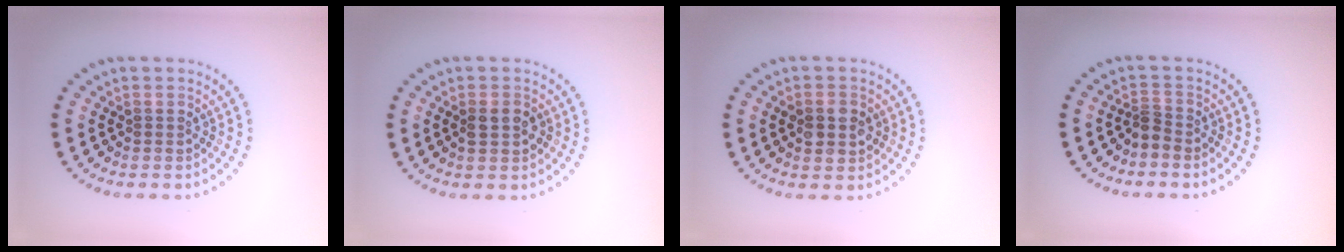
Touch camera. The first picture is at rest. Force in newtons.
{"total": 1.9, "press": 1.9, "slide": 0.2}
{"total": 2.8, "press": 2.8, "slide": 0.2}
{"total": 1.2, "press": 0.7, "slide": 1.0}